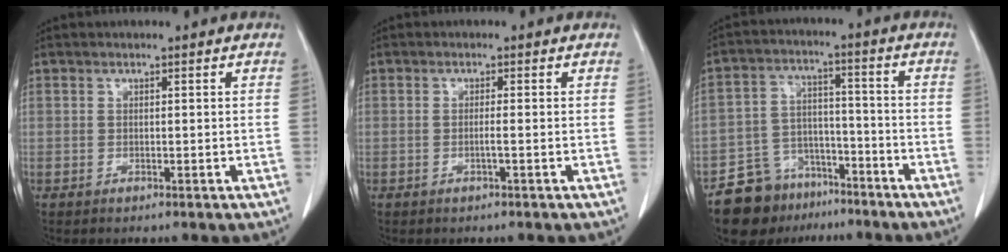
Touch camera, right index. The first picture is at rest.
{"total": 1.1, "force": [-0.4, -0.3, 1.0], "torque": [-0.016, -0.001, -0.008]}
{"total": 10.2, "force": [-7.5, 6.5, 2.2], "torque": [-0.042, 0.032, -0.121]}